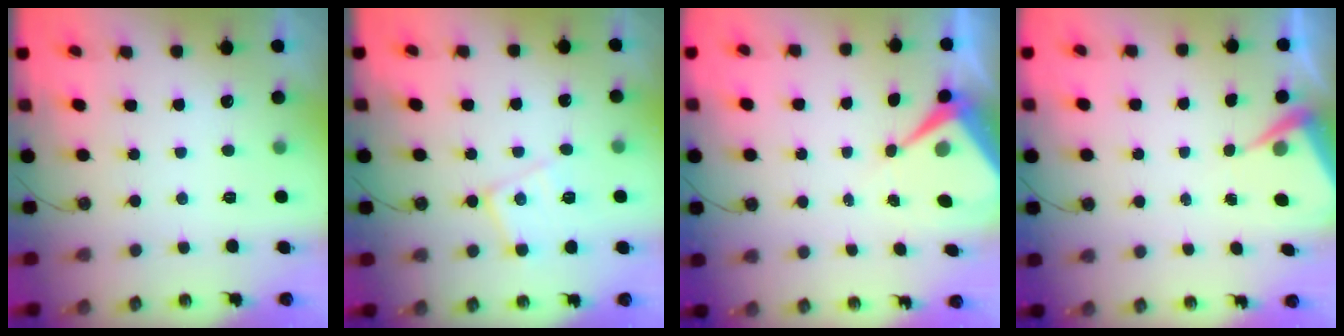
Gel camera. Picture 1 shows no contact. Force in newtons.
{"total": 11.8, "press": 11.8, "slide": 0.8}
{"total": 6.9, "press": 6.9, "slide": 0.7}
{"total": 5.7, "press": 5.7, "slide": 0.7}